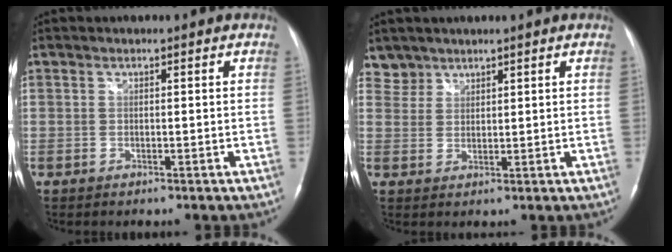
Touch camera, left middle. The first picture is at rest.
{"total": 3.0, "force": [2.4, 1.5, -0.7], "torque": [0.022, 0.008, 0.047]}